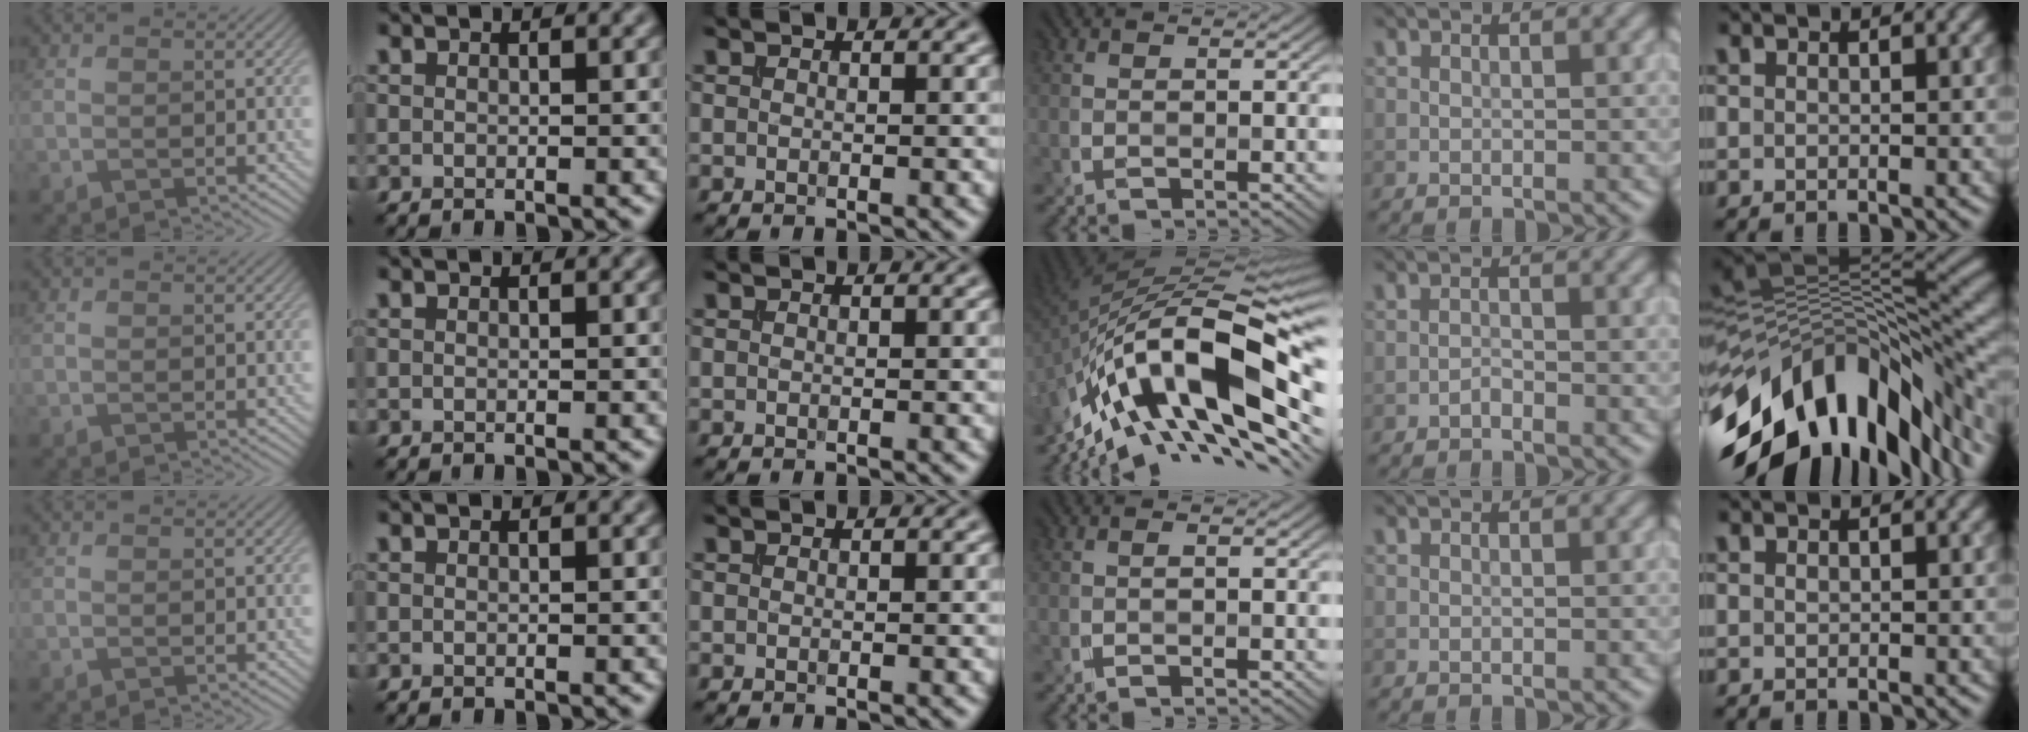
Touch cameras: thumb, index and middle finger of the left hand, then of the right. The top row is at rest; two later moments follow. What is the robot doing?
{"motion": "insert", "object": "file holder"}